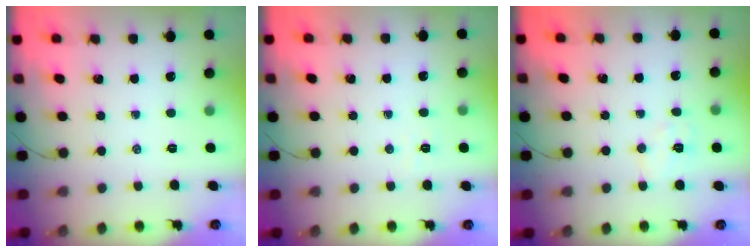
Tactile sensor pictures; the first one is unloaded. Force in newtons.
{"total": 2.5, "press": 2.4, "slide": 0.7}
{"total": 5.7, "press": 5.7, "slide": 1.0}